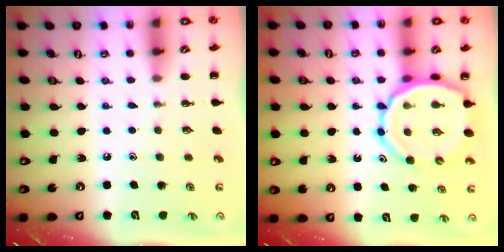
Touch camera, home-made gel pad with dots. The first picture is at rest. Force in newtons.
{"total": 11.9, "press": 11.3, "slide": 3.7}